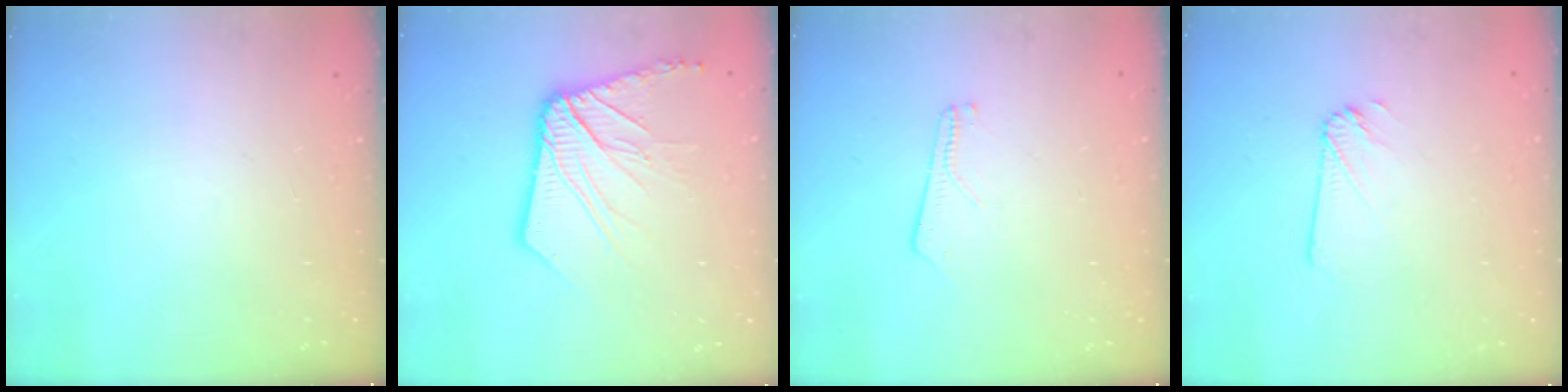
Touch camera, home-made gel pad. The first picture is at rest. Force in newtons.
{"total": 14.6, "press": 14.5, "slide": 1.7}
{"total": 2.6, "press": 2.6, "slide": 0.3}
{"total": 1.6, "press": 1.6, "slide": 0.0}